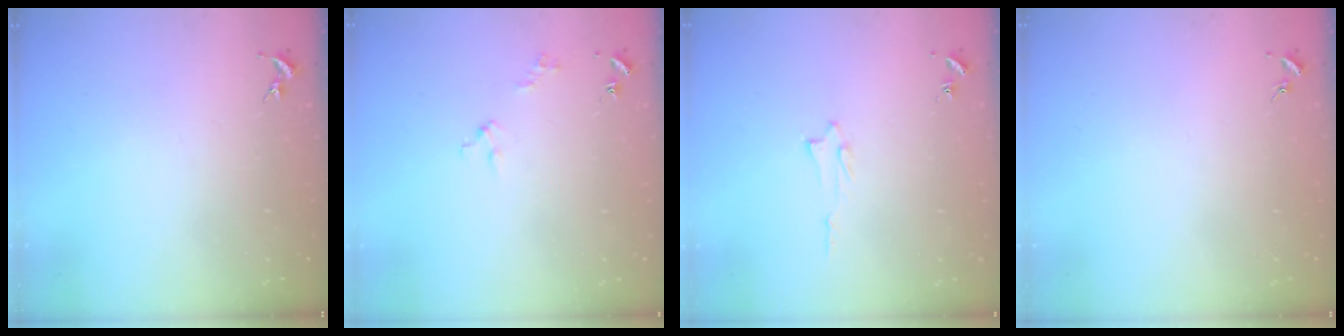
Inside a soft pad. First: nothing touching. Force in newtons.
{"total": 2.1, "press": 2.1, "slide": 0.2}
{"total": 1.3, "press": 1.3, "slide": 0.2}
{"total": 0.0}